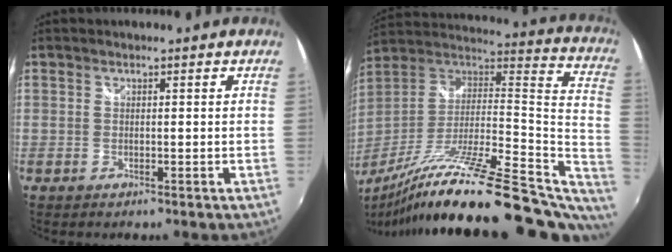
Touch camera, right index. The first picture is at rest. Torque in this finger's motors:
{"motor_torque": [1.06, -1.08, 0.77, 0.21]}